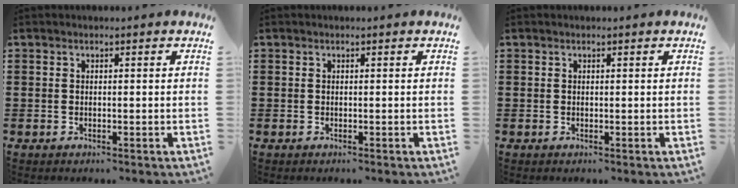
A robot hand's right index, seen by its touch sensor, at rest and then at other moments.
{"total": 0.0}
{"total": 0.0}